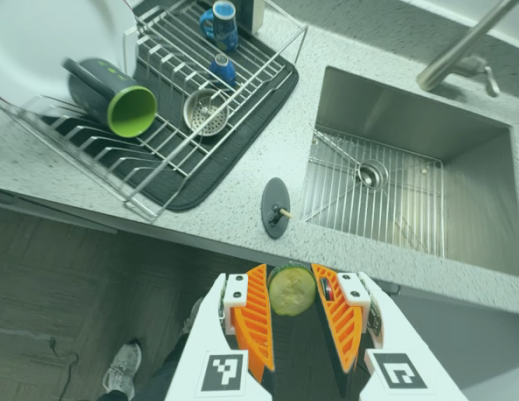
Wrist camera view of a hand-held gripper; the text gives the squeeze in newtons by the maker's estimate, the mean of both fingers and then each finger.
{"total": 8.2, "left": 8.3, "right": 8.1}